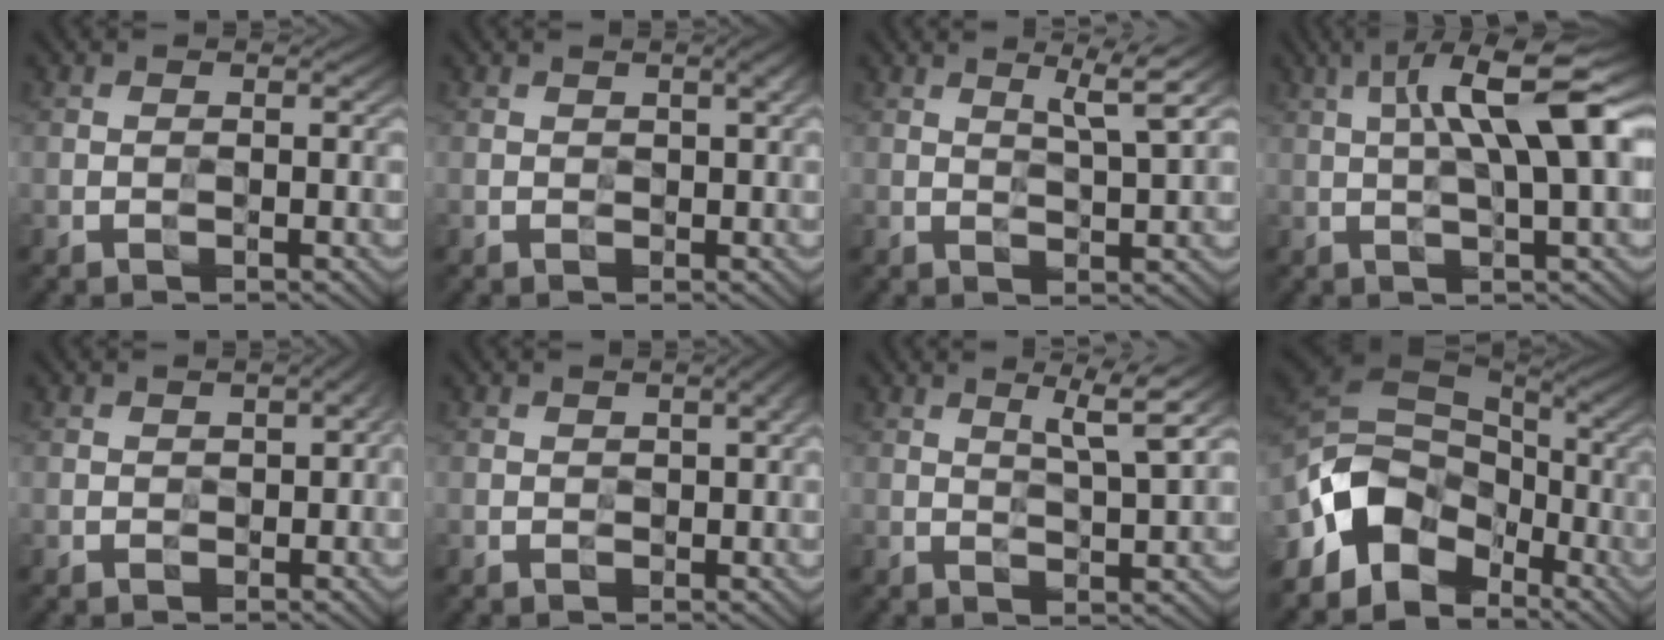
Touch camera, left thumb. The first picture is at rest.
{"total": 0.7, "force": [0.5, 0.2, 0.5], "torque": [-0.003, -0.001, 0.010]}
{"total": 3.0, "force": [2.1, 0.1, 2.2], "torque": [-0.042, -0.002, 0.041]}
{"total": 9.5, "force": [2.6, 1.9, 8.9], "torque": [-0.147, 0.017, 0.041]}
{"total": 1.1, "force": [-0.4, 0.8, 0.5], "torque": [-0.003, -0.004, -0.003]}
{"total": 1.0, "force": [0.2, 0.5, 0.8], "torque": [-0.007, 0.000, 0.007]}
{"total": 3.5, "force": [2.3, 0.2, 2.6], "torque": [-0.052, -0.001, 0.045]}
{"total": 11.4, "force": [-5.0, 8.3, 6.0], "torque": [-0.144, -0.013, -0.104]}